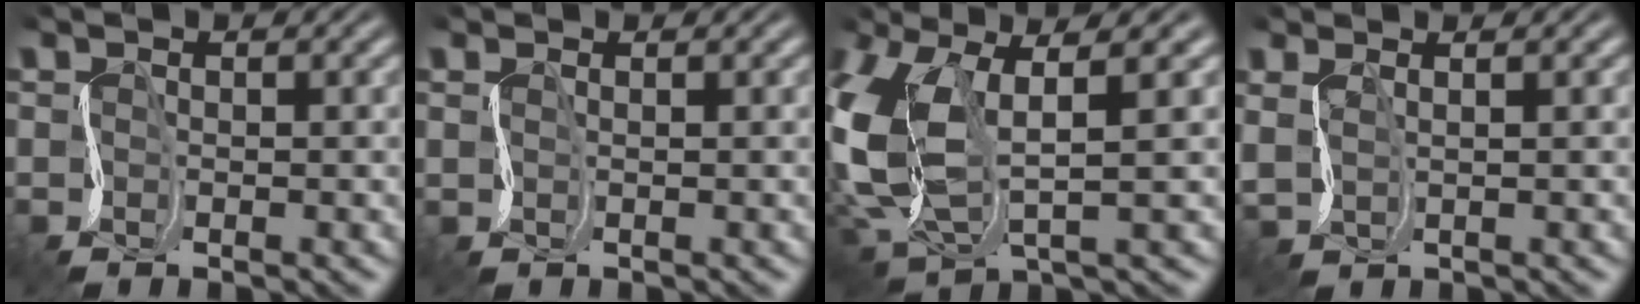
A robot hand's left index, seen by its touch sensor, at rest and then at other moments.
{"total": 0.9, "force": [0.9, 0.2, -0.1], "torque": [0.001, 0.003, 0.013]}
{"total": 7.3, "force": [2.0, 3.2, 6.3], "torque": [-0.179, -0.004, 0.040]}
{"total": 1.5, "force": [1.4, 0.3, 0.2], "torque": [-0.012, 0.011, 0.026]}